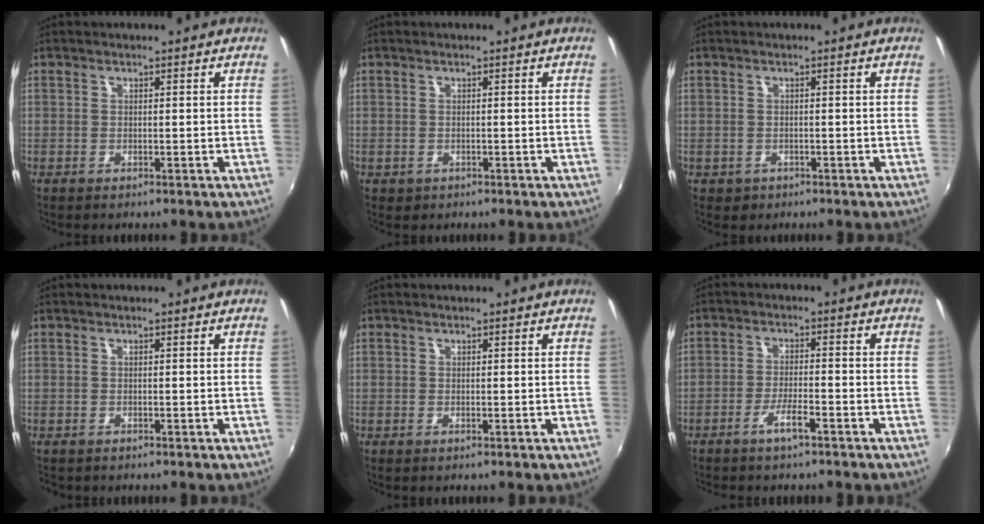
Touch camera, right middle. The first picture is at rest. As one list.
[{"total": 1.0, "force": [-0.3, 0.9, 0.3], "torque": [-0.006, -0.003, -0.003]}, {"total": 1.8, "force": [-0.7, 1.6, 0.5], "torque": [-0.015, -0.004, -0.006]}, {"total": 1.0, "force": [-0.8, 0.3, 0.5], "torque": [-0.010, -0.004, -0.011]}, {"total": 0.0}, {"total": 4.0, "force": [-2.9, 0.5, 2.7], "torque": [-0.066, -0.001, -0.052]}]